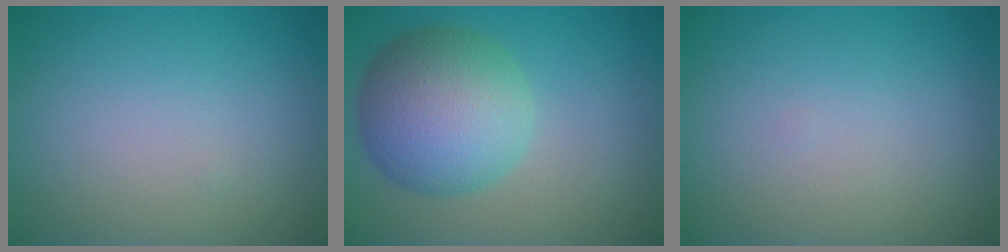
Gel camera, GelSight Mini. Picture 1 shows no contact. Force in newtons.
{"total": 8.4, "press": 8.4, "slide": 0.3}
{"total": 0.0}